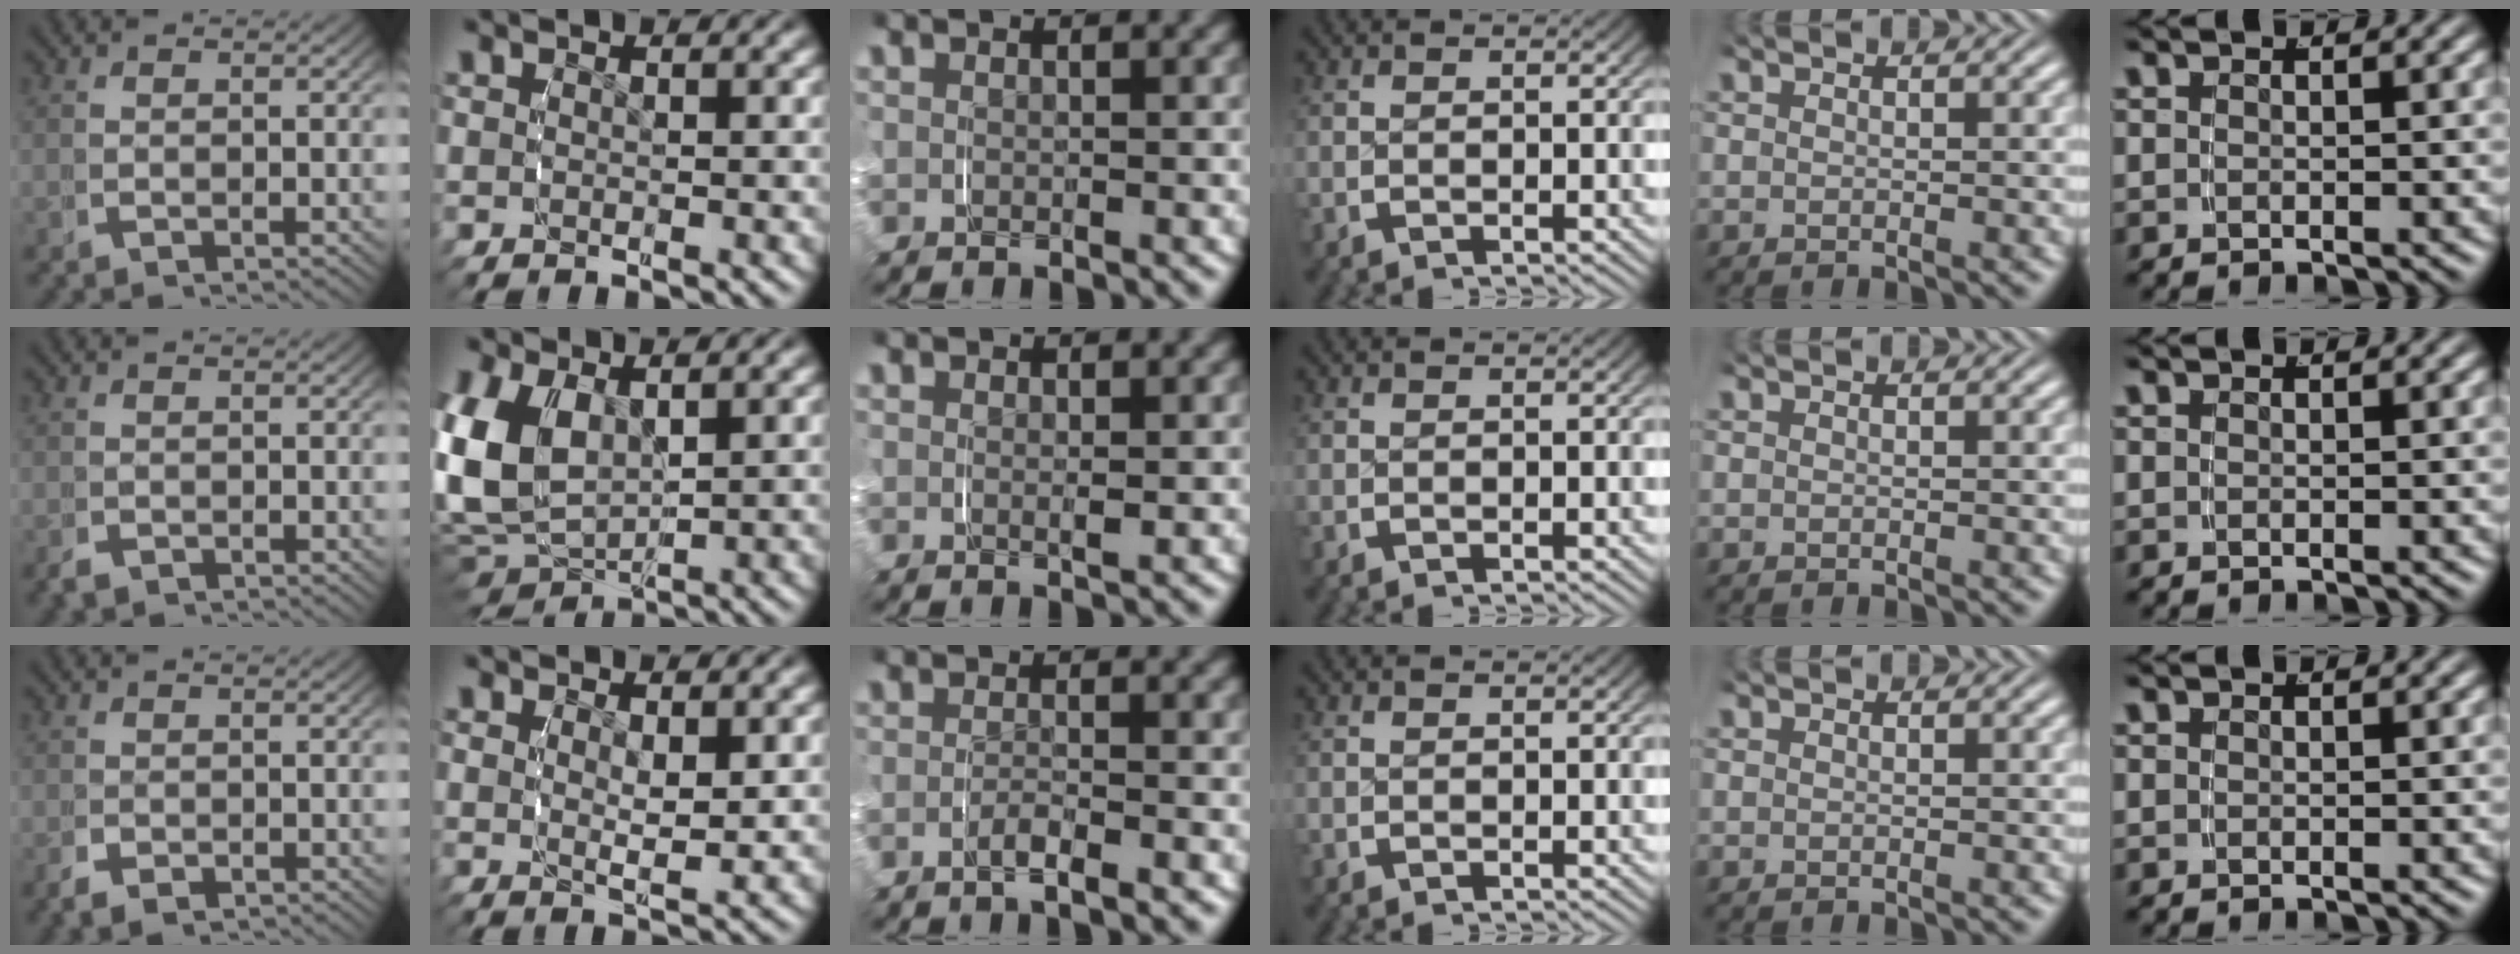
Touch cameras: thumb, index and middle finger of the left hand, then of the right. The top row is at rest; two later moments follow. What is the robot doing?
{"motion": "grasp_and_lifting", "object": "toothpaste"}